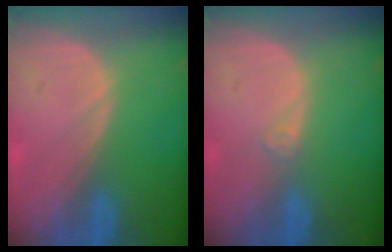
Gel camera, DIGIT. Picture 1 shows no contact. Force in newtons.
{"total": 0.9, "press": 0.8, "slide": 0.2}